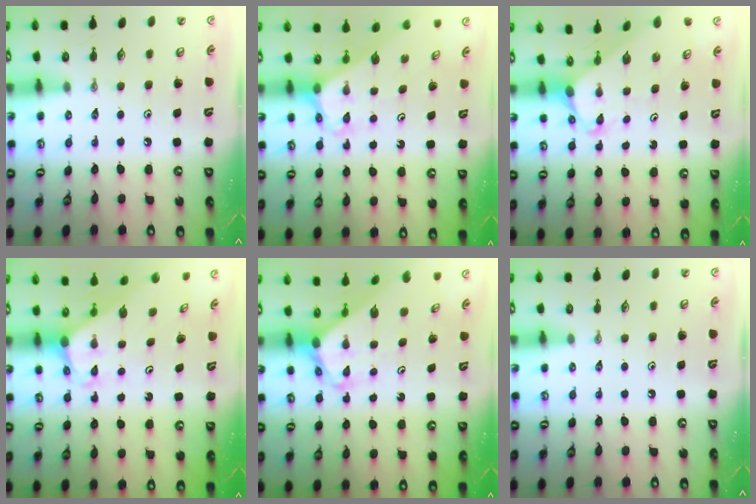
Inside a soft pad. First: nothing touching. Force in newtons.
{"total": 3.0, "press": 3.0, "slide": 0.2}
{"total": 4.0, "press": 4.0, "slide": 0.3}
{"total": 2.0, "press": 2.0, "slide": 0.1}
{"total": 3.0, "press": 3.0, "slide": 0.1}
{"total": 0.0}